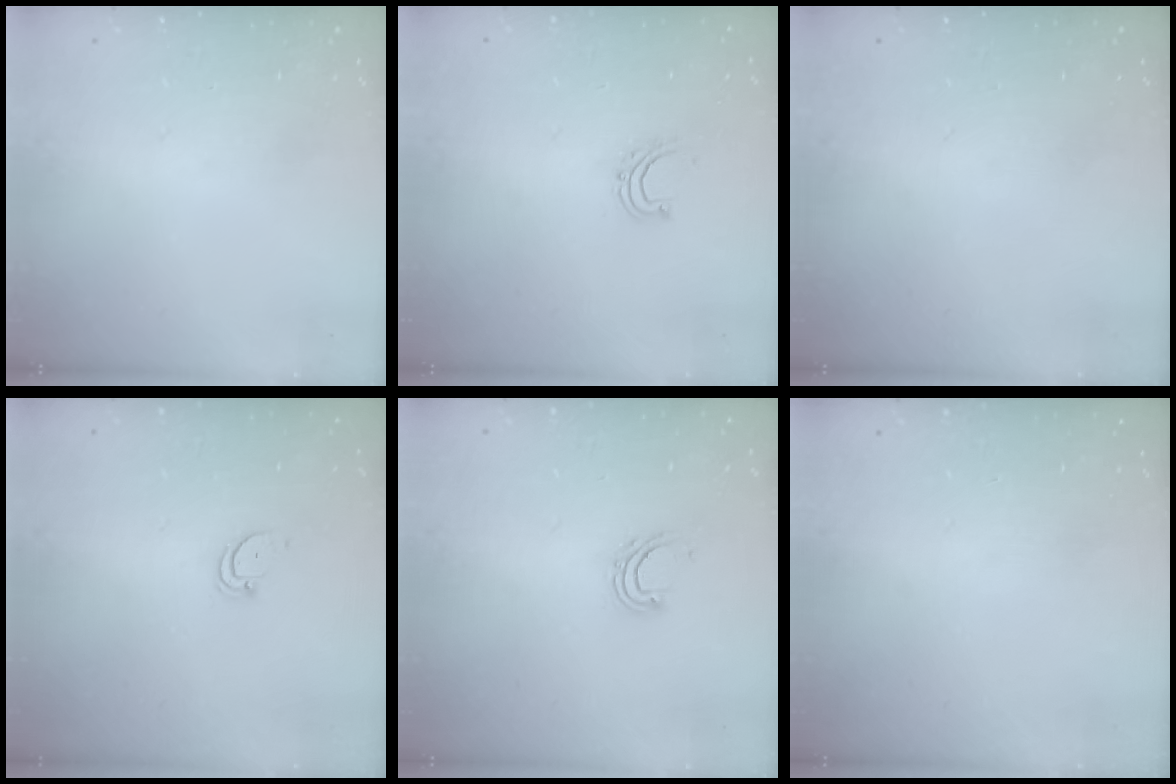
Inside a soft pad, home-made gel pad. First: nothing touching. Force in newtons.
{"total": 4.4, "press": 4.3, "slide": 0.6}
{"total": 0.0}
{"total": 2.6, "press": 2.6, "slide": 0.0}
{"total": 5.7, "press": 5.7, "slide": 0.6}
{"total": 0.0}